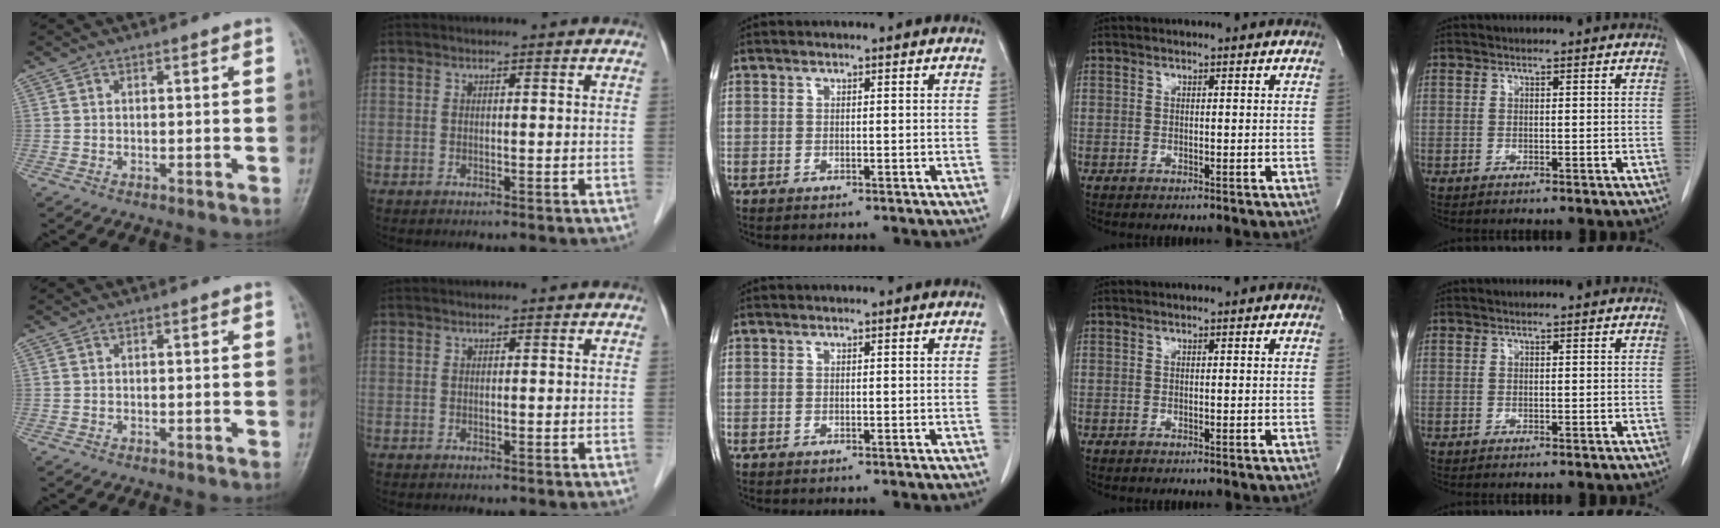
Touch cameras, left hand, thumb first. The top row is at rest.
{}